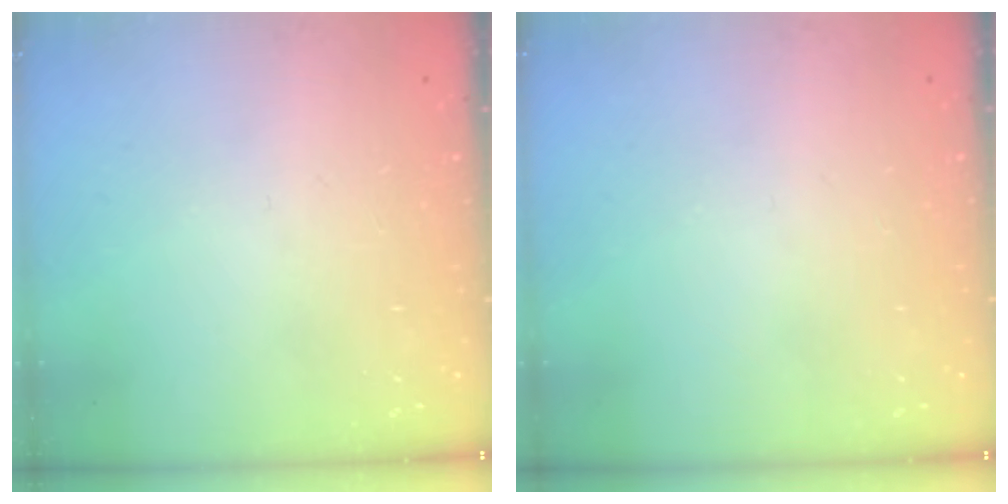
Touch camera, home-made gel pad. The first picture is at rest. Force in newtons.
{"total": 0.0}